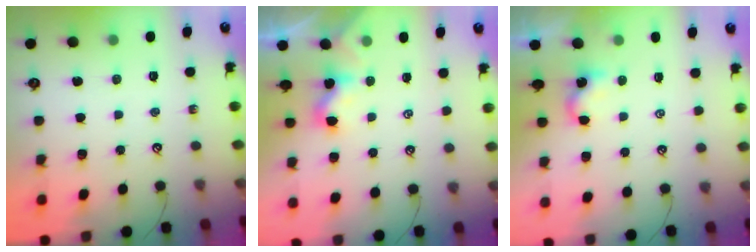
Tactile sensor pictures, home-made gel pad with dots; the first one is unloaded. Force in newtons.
{"total": 2.3, "press": 2.3, "slide": 0.2}
{"total": 1.9, "press": 1.9, "slide": 0.3}